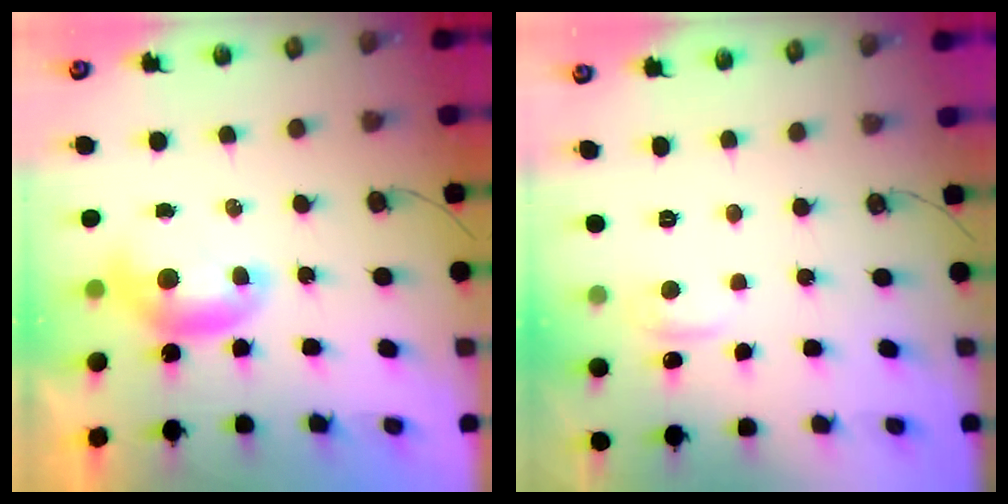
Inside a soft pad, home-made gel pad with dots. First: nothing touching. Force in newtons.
{"total": 1.3, "press": 1.0, "slide": 0.7}